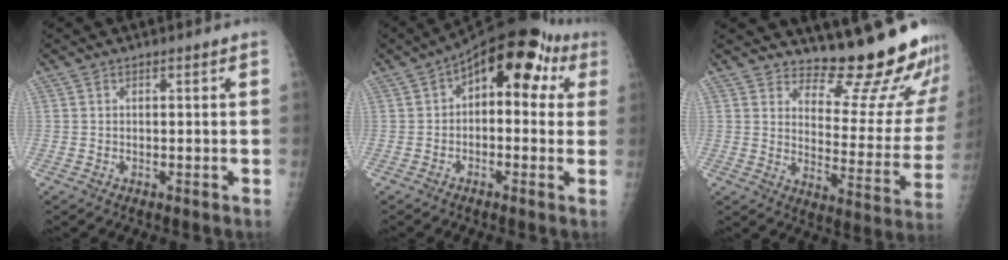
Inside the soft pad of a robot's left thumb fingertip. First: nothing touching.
{"total": 13.3, "force": [3.6, 7.4, 10.4], "torque": [-0.094, 0.040, 0.036]}
{"total": 18.4, "force": [17.0, 3.5, 6.2], "torque": [-0.038, -0.181, 0.208]}